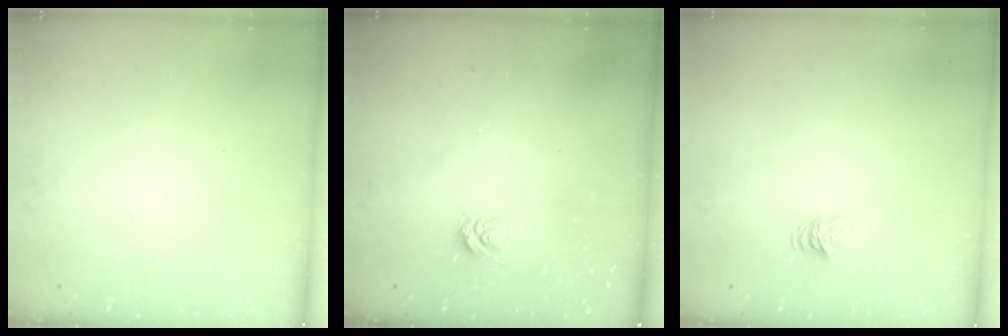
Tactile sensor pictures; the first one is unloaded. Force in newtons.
{"total": 4.6, "press": 4.5, "slide": 0.6}
{"total": 5.5, "press": 5.4, "slide": 0.6}